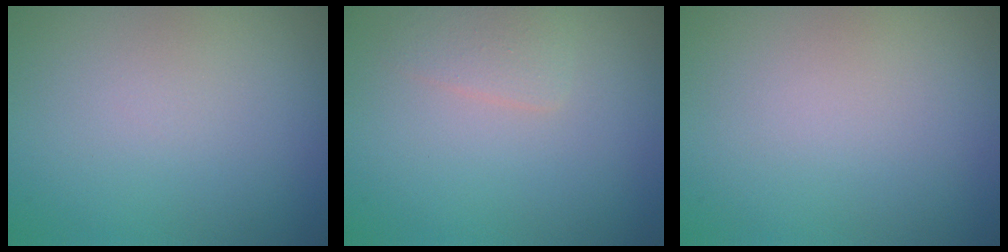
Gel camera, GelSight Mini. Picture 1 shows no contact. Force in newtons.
{"total": 1.6, "press": 1.6, "slide": 0.0}
{"total": 0.0}